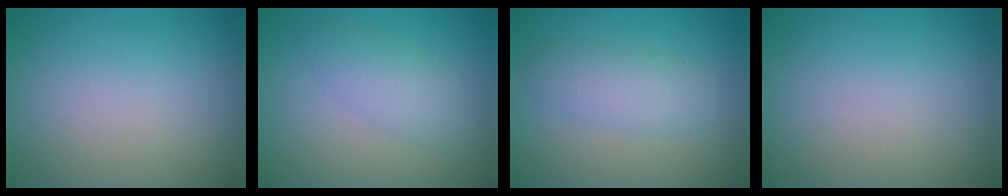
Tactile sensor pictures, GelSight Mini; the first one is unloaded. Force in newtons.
{"total": 2.8, "press": 2.8, "slide": 0.1}
{"total": 3.1, "press": 3.1, "slide": 0.1}
{"total": 0.0}